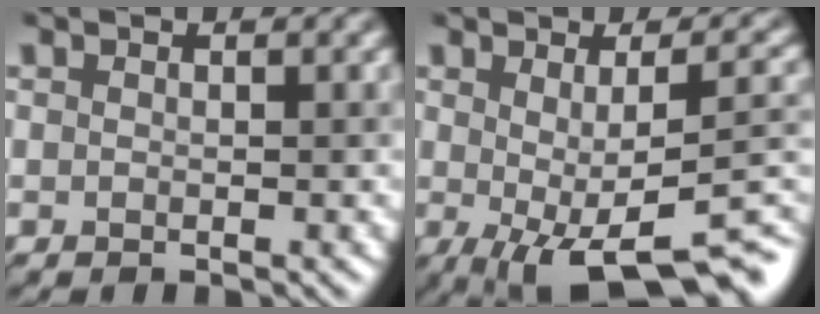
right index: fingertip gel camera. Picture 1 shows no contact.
{"total": 10.3, "force": [-2.4, 3.4, 9.5], "torque": [-0.121, -0.011, -0.021]}